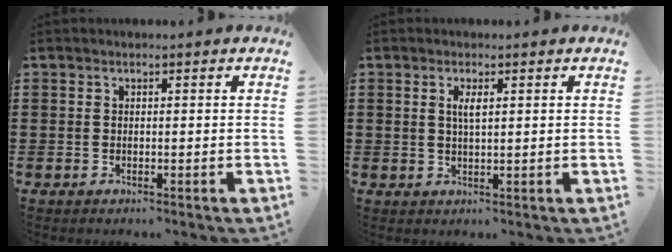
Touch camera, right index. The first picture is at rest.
{"total": 2.2, "force": [0.6, 0.5, 2.0], "torque": [-0.040, 0.003, 0.009]}